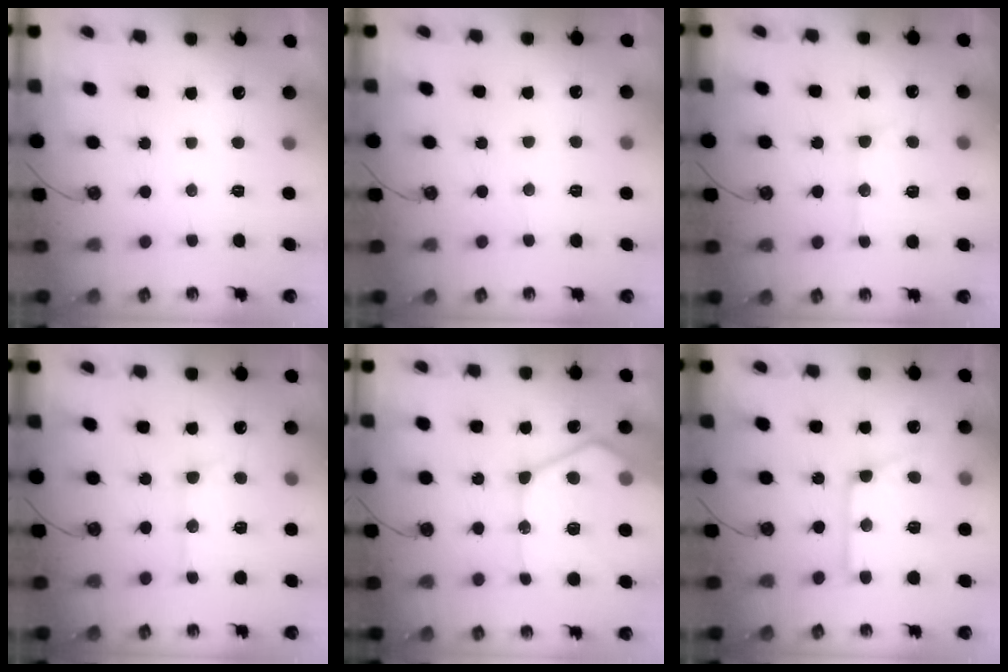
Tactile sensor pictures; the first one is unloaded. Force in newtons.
{"total": 3.4, "press": 3.4, "slide": 0.5}
{"total": 13.8, "press": 13.8, "slide": 1.2}
{"total": 13.8, "press": 13.8, "slide": 1.2}
{"total": 23.3, "press": 23.2, "slide": 2.7}
{"total": 13.9, "press": 13.9, "slide": 0.9}